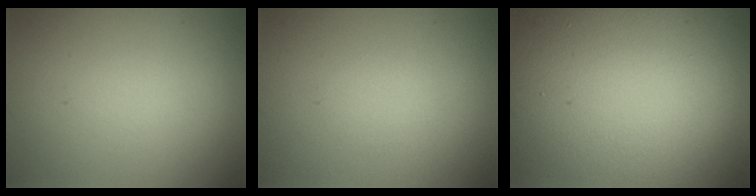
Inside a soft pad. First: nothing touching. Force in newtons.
{"total": 0.5, "press": 0.5, "slide": 0.0}
{"total": 19.0, "press": 19.0, "slide": 1.0}